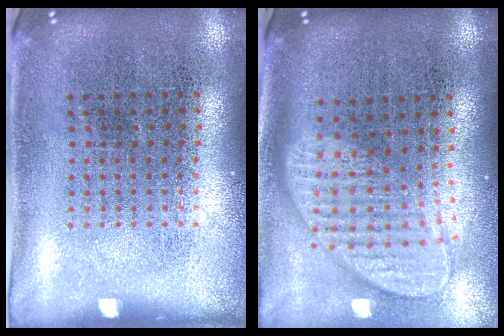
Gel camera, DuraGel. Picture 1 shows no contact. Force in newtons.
{"total": 2.0, "press": 1.5, "slide": 1.3}